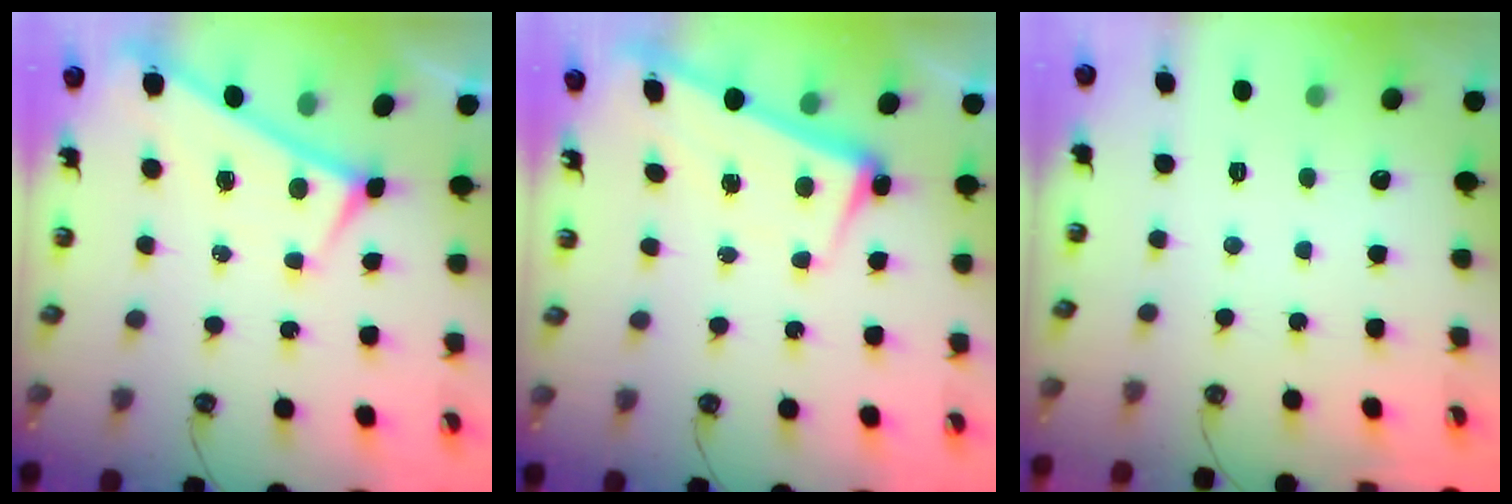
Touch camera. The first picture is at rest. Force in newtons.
{"total": 2.3, "press": 2.2, "slide": 0.7}
{"total": 0.0}